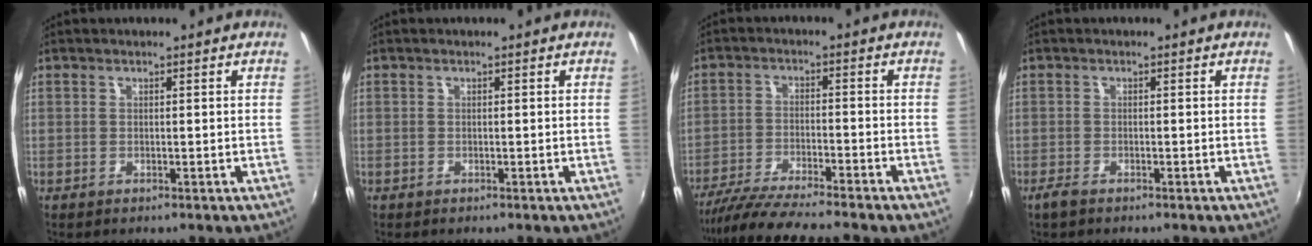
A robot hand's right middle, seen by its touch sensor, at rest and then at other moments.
{"total": 0.0}
{"total": 11.8, "force": [-10.5, -0.8, 5.4], "torque": [-0.116, -0.027, -0.181]}
{"total": 1.6, "force": [-1.3, 0.5, 0.8], "torque": [-0.021, -0.005, -0.028]}